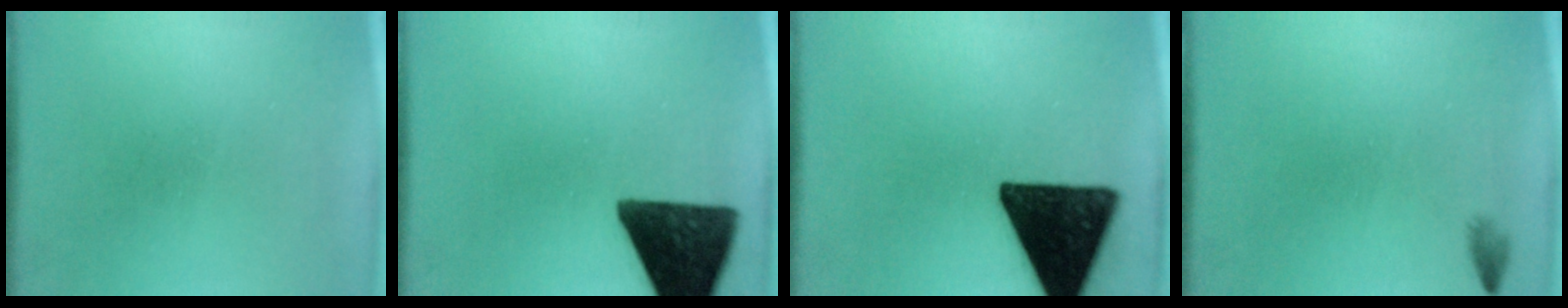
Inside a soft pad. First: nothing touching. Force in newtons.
{"total": 14.2}
{"total": 17.6}
{"total": 0.8}